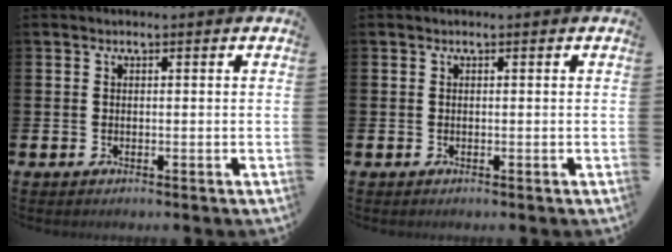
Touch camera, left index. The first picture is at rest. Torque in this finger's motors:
{"motor_torque": [-0.09, 0.09, 0.03, -0.01]}